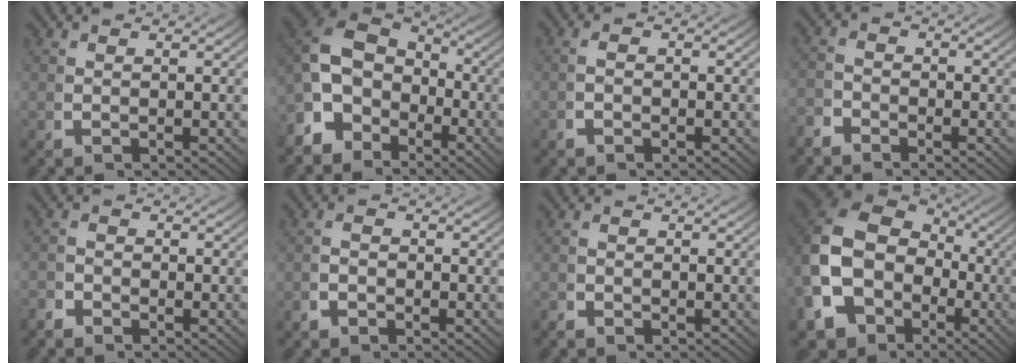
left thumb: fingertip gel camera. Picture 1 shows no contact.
{"total": 10.3, "force": [0.5, 7.7, 6.8], "torque": [-0.150, -0.021, 0.014]}
{"total": 0.9, "force": [-0.5, 0.4, 0.6], "torque": [-0.013, 0.000, -0.013]}
{"total": 1.9, "force": [-1.7, 1.0, 0.2], "torque": [0.004, -0.011, -0.034]}
{"total": 1.6, "force": [-1.4, 0.8, 0.1], "torque": [0.004, -0.009, -0.031]}
{"total": 1.3, "force": [-0.9, 0.7, 0.6], "torque": [-0.009, -0.002, -0.023]}
{"total": 0.9, "force": [-0.8, 0.4, 0.0], "torque": [0.004, -0.006, -0.019]}
{"total": 13.4, "force": [-0.7, 10.6, 8.3], "torque": [-0.195, -0.046, 0.003]}